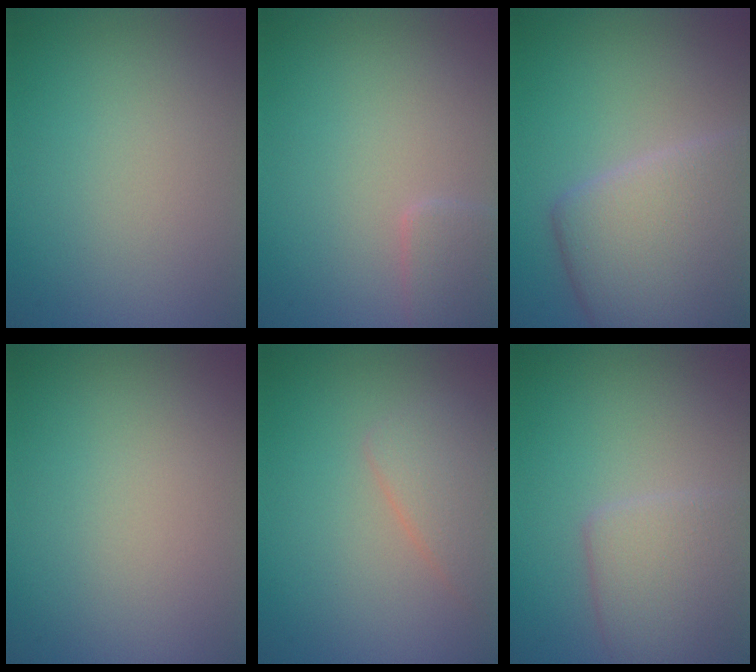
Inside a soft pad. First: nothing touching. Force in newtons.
{"total": 1.6, "press": 1.6, "slide": 0.1}
{"total": 7.8, "press": 7.8, "slide": 0.4}
{"total": 0.0}
{"total": 2.5, "press": 2.5, "slide": 0.1}
{"total": 3.6, "press": 3.6, "slide": 0.1}